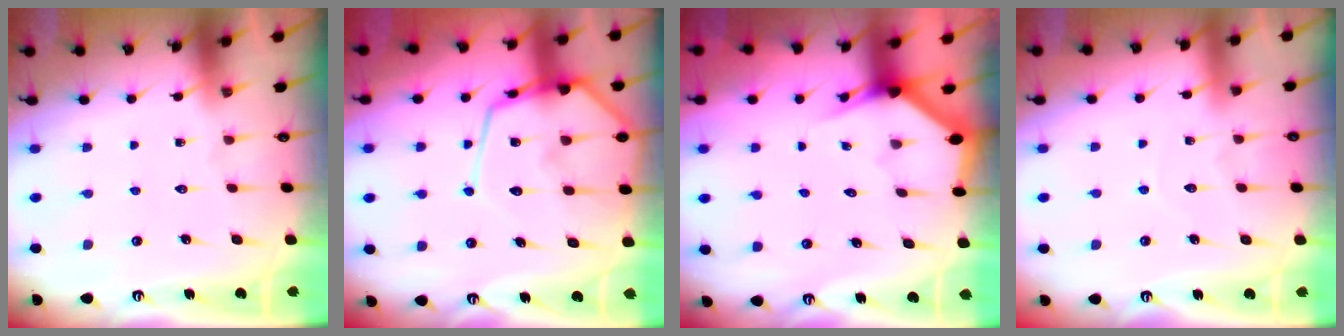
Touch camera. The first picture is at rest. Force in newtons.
{"total": 16.0, "press": 16.0, "slide": 1.6}
{"total": 2.9, "press": 2.9, "slide": 0.1}
{"total": 4.1, "press": 4.1, "slide": 0.4}